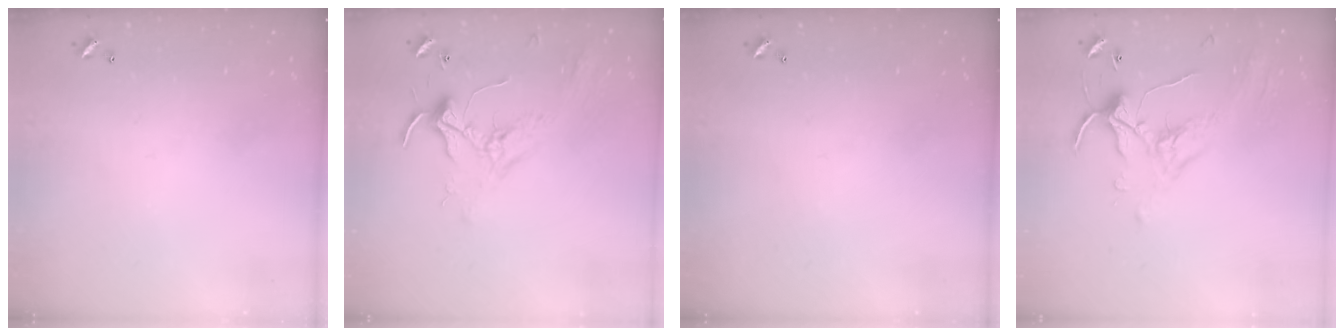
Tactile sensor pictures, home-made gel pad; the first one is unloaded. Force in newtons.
{"total": 2.3, "press": 2.3, "slide": 0.5}
{"total": 0.0}
{"total": 1.2, "press": 0.6, "slide": 1.1}